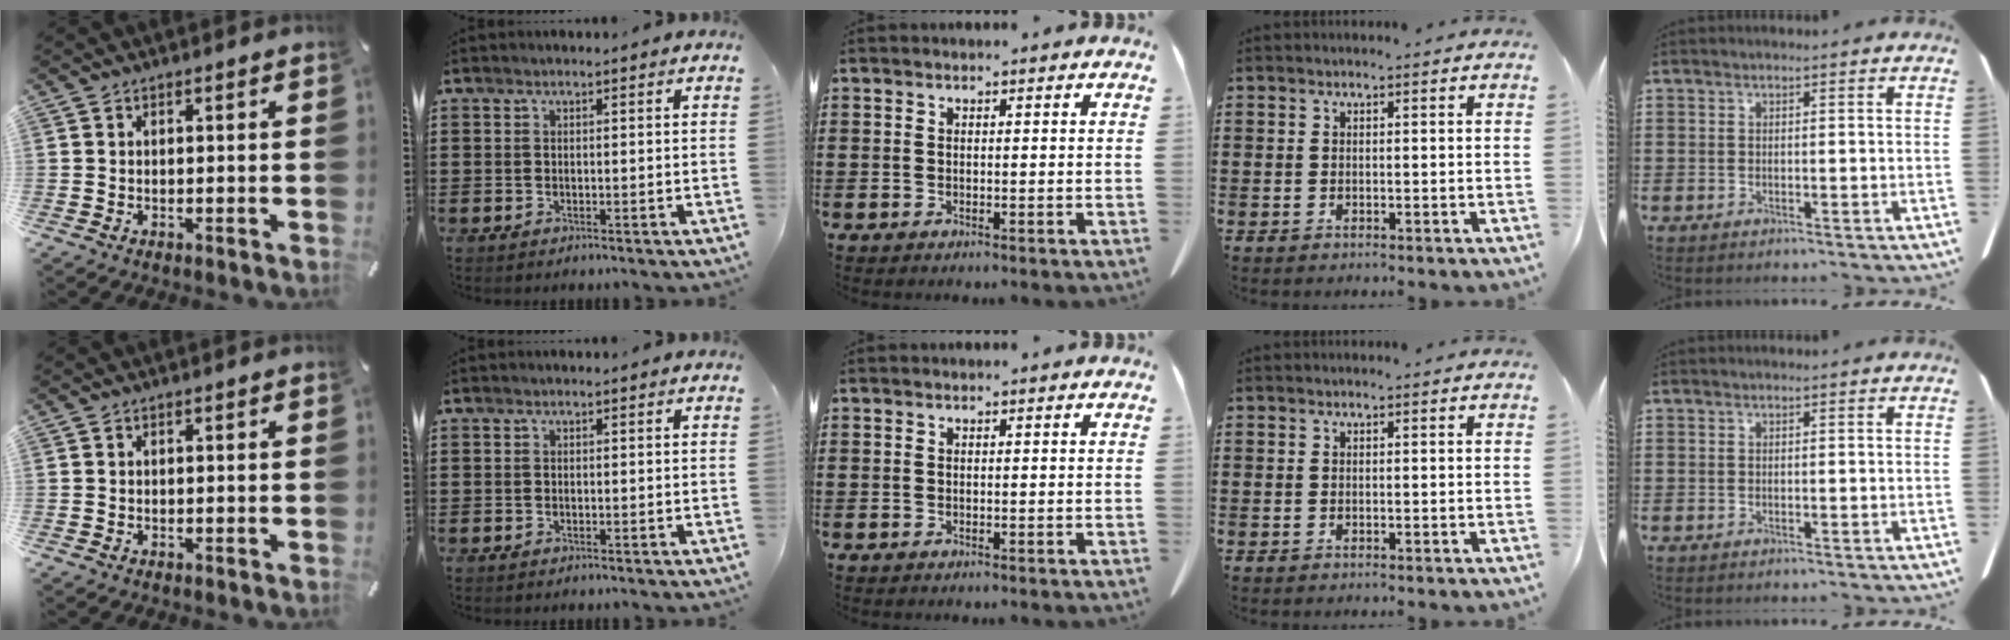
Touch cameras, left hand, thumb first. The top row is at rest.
{}